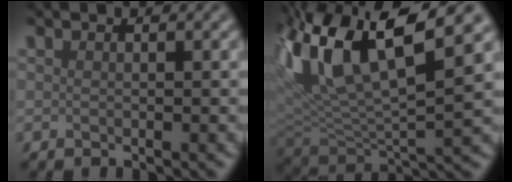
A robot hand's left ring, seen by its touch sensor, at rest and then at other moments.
{"total": 14.2, "force": [6.6, 5.1, 11.5], "torque": [-0.242, 0.024, 0.120]}